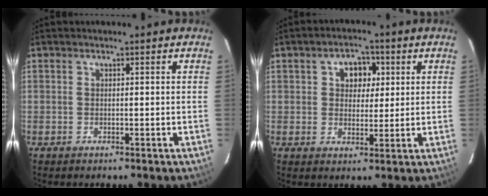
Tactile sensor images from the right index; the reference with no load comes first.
{"total": 5.8, "force": [1.9, 4.4, 3.2], "torque": [-0.049, 0.018, 0.031]}